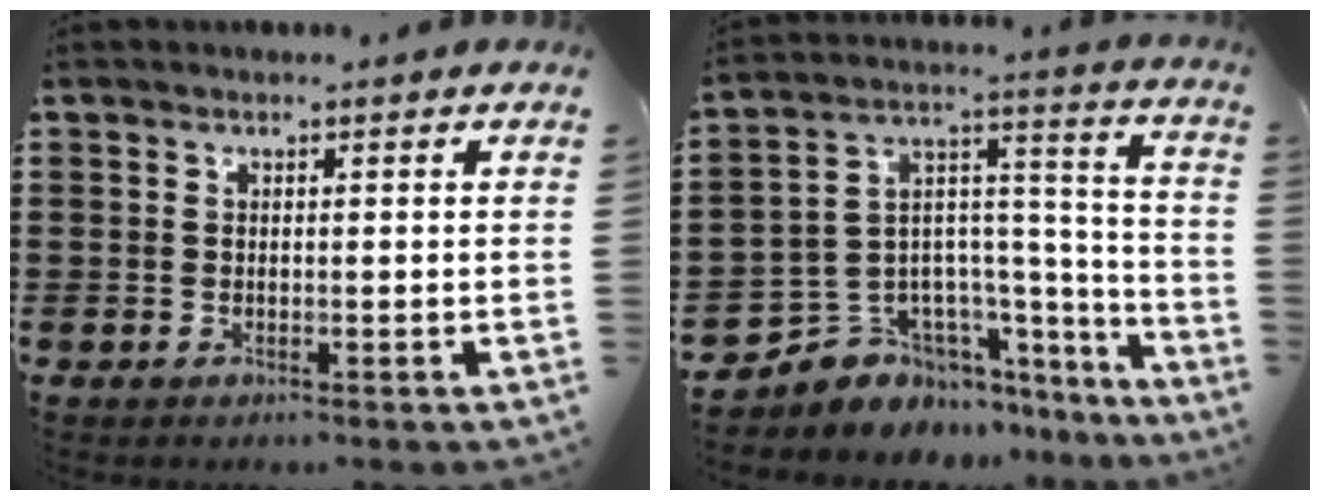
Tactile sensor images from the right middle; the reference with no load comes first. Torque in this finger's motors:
{"motor_torque": [2.14, 0.00, 0.09, 0.02]}